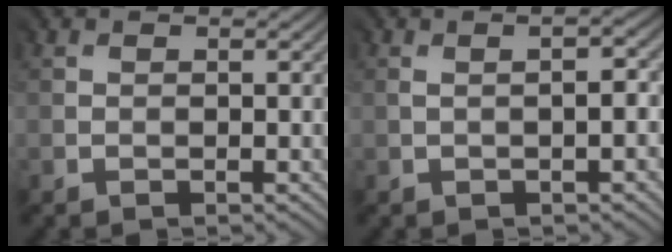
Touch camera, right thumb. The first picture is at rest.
{"total": 1.8, "force": [-0.4, 0.0, 1.7], "torque": [-0.025, 0.002, -0.001]}